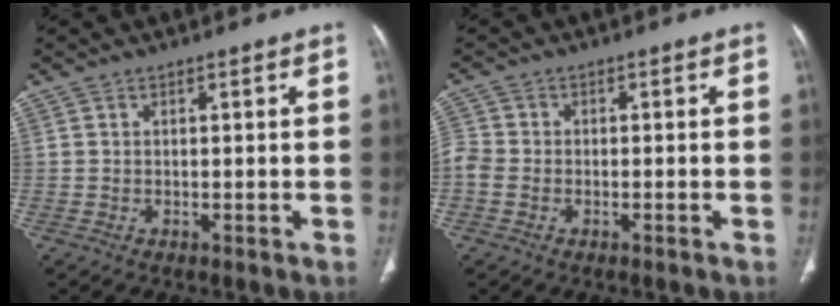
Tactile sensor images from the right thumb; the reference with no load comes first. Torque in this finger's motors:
{"motor_torque": [0.85, 0.65, 1.05, 0.14, 0.12]}